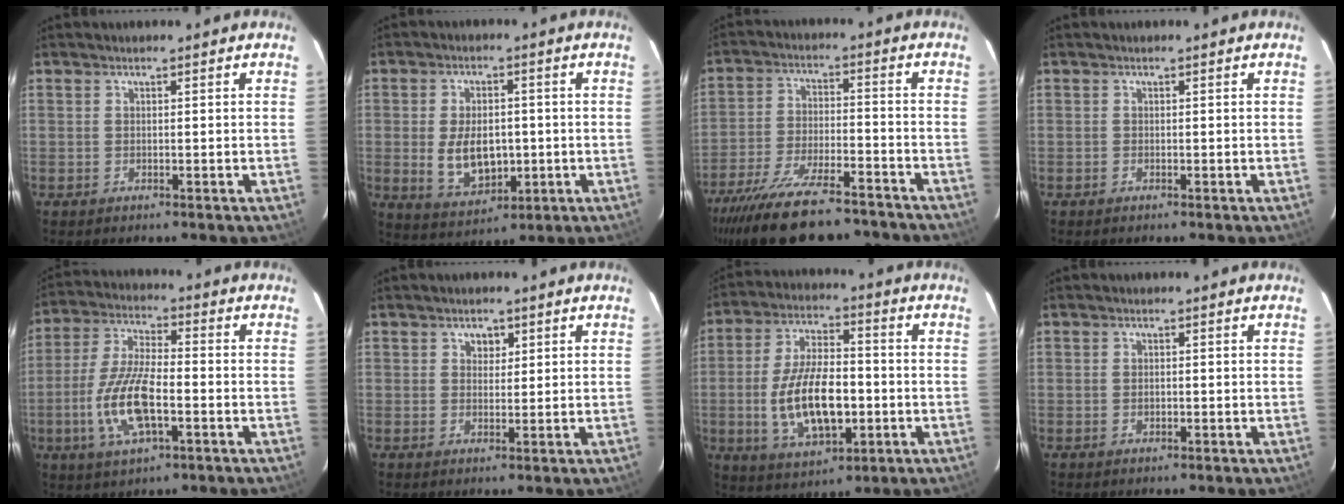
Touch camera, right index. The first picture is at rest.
{"total": 9.5, "force": [-1.0, 5.8, 7.5], "torque": [-0.148, -0.005, -0.002]}
{"total": 22.4, "force": [-18.4, 6.5, 10.9], "torque": [-0.218, -0.034, -0.282]}
{"total": 0.0}
{"total": 13.0, "force": [-3.9, 4.5, 11.6], "torque": [-0.245, -0.003, -0.073]}
{"total": 2.1, "force": [1.0, 1.8, 0.6], "torque": [-0.005, 0.007, 0.017]}
{"total": 15.3, "force": [-2.9, 7.0, 13.3], "torque": [-0.261, 0.001, -0.040]}
{"total": 0.8, "force": [-0.2, 0.6, 0.6], "torque": [-0.009, 0.004, -0.002]}